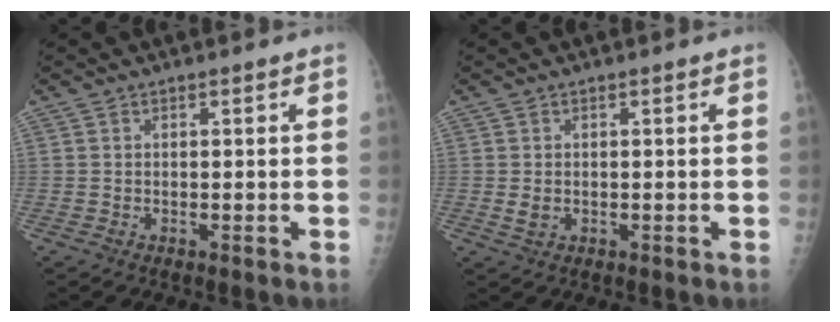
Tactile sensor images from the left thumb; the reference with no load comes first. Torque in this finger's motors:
{"motor_torque": [0.16, 0.18, -0.18, -0.21, 0.07]}